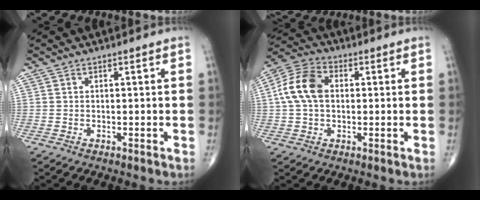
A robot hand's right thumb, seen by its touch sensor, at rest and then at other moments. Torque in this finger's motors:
{"motor_torque": [0.10, 0.54, 0.64, -0.24, 0.06]}